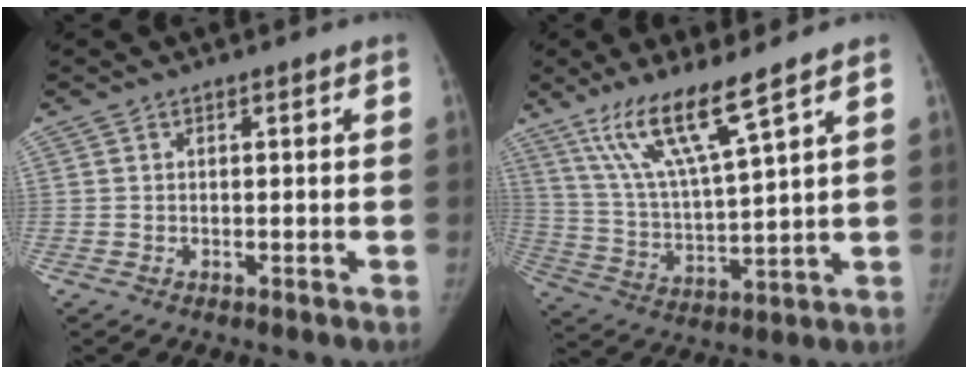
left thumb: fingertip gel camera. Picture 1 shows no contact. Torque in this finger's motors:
{"motor_torque": [0.27, 0.23, 1.44, -1.33, 0.10]}